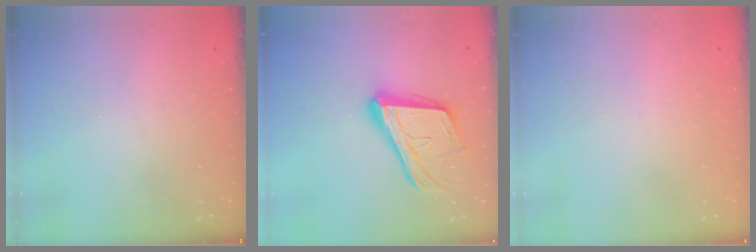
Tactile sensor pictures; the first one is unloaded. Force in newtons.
{"total": 20.2, "press": 19.7, "slide": 4.4}
{"total": 0.8, "press": 0.8, "slide": 0.1}